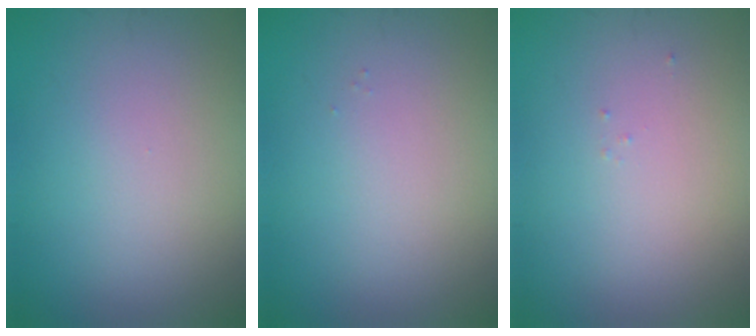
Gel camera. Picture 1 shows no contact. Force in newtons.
{"total": 0.0}
{"total": 0.0}